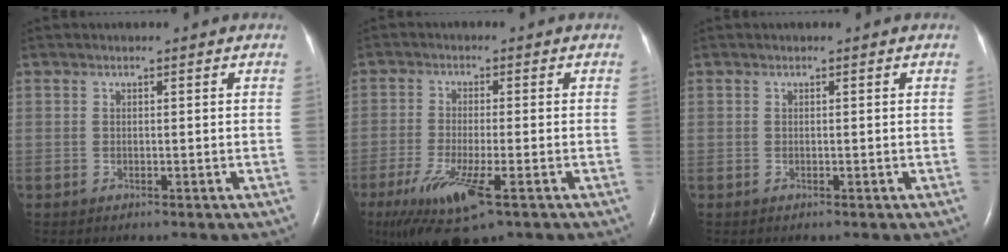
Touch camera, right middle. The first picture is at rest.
{"total": 10.6, "force": [-5.7, 1.9, 8.8], "torque": [-0.167, -0.031, -0.095]}
{"total": 0.0}